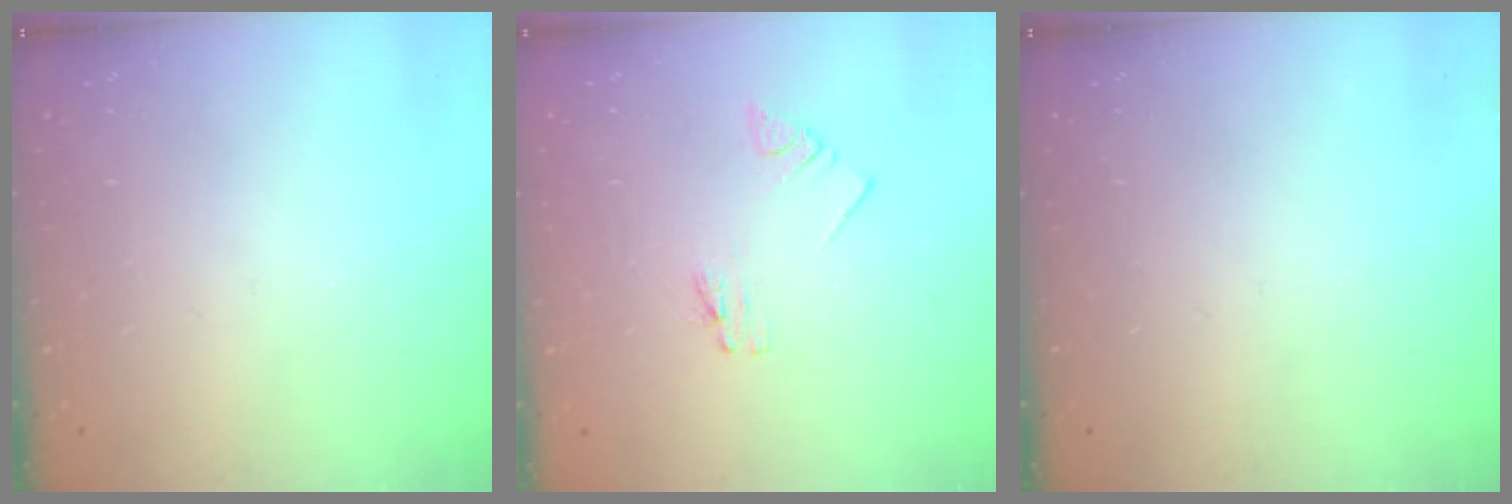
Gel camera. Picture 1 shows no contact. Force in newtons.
{"total": 1.1, "press": 1.1, "slide": 0.0}
{"total": 0.0}